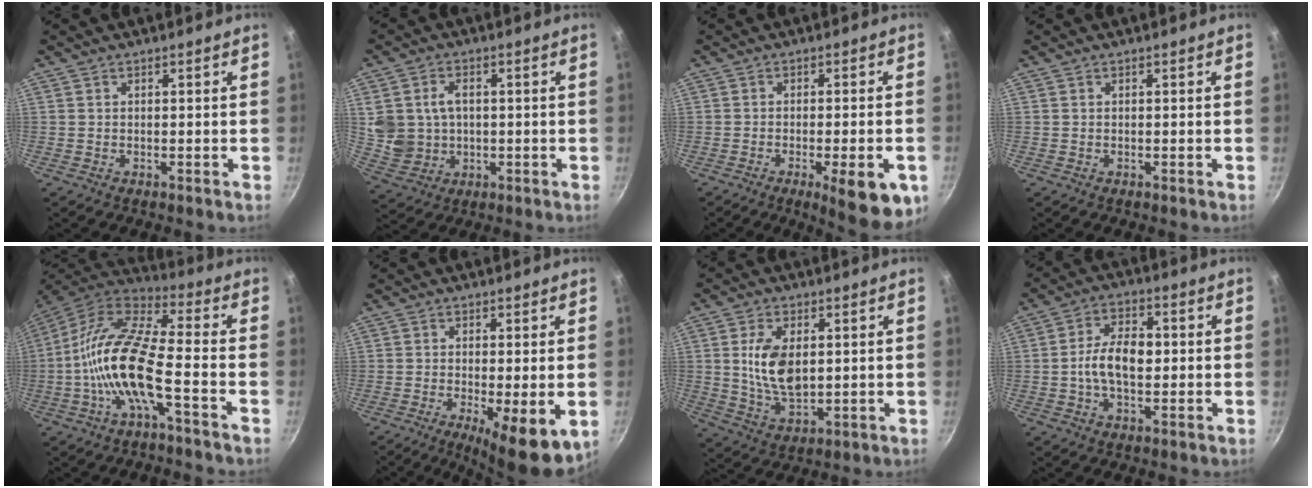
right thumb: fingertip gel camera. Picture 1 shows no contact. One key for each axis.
{"total": 8.9, "fx": 1.0, "fy": 7.2, "fz": 5.0, "tx": -0.078, "ty": 0.002, "tz": 0.031}
{"total": 11.5, "fx": -4.8, "fy": 3.0, "fz": 10.0, "tx": -0.120, "ty": -0.002, "tz": -0.060}
{"total": 0.0}
{"total": 16.5, "fx": -4.5, "fy": 4.5, "fz": 15.3, "tx": -0.326, "ty": 0.045, "tz": -0.092}
{"total": 11.3, "fx": -3.8, "fy": 3.2, "fz": 10.2, "tx": -0.149, "ty": -0.021, "tz": -0.050}
{"total": 10.9, "fx": 1.4, "fy": 6.0, "fz": 8.9, "tx": -0.162, "ty": -0.012, "tz": 0.036}
{"total": 8.8, "fx": -0.4, "fy": 5.0, "fz": 7.3, "tx": -0.126, "ty": 0.017, "tz": -0.011}